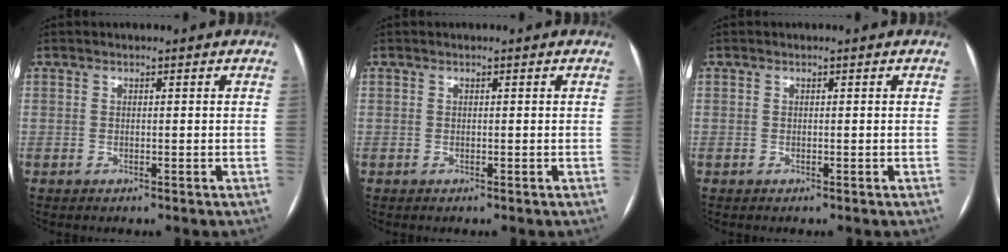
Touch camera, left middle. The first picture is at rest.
{"total": 0.0}
{"total": 0.0}